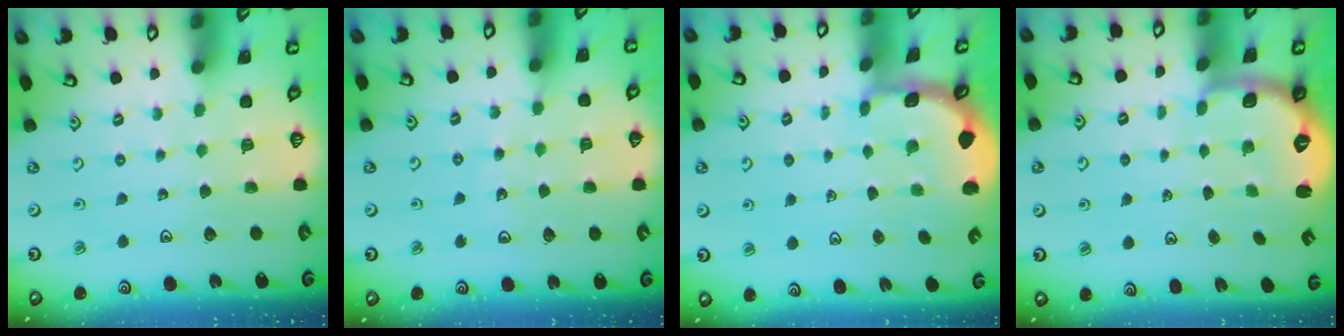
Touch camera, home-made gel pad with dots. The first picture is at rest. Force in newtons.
{"total": 7.0, "press": 6.4, "slide": 2.9}
{"total": 2.0, "press": 2.0, "slide": 0.3}
{"total": 2.7, "press": 1.7, "slide": 2.1}